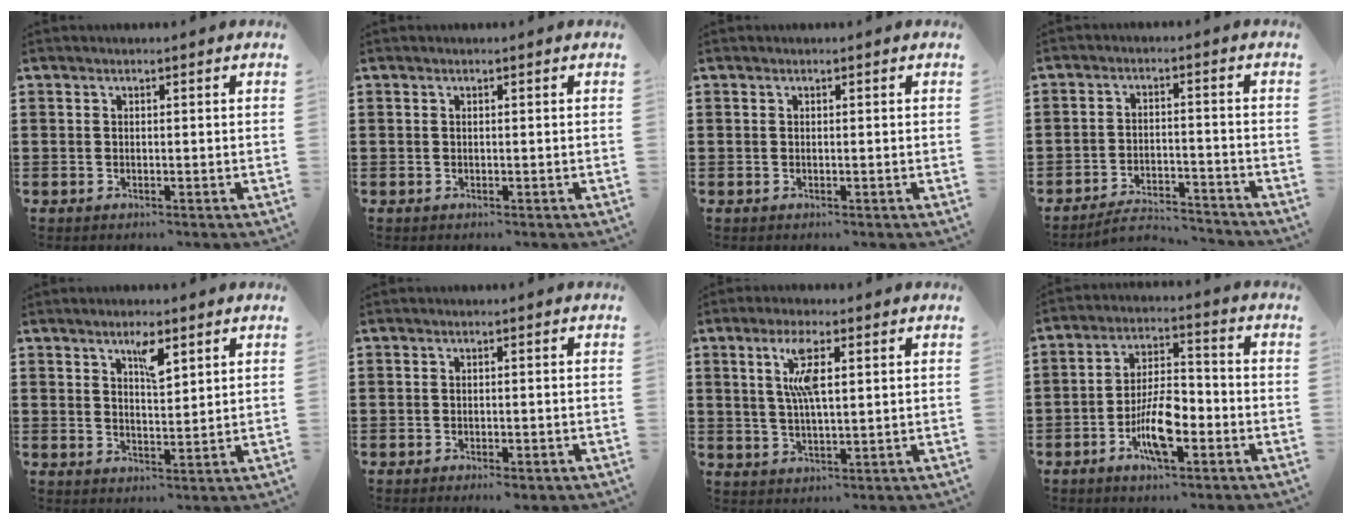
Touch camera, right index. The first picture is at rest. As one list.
[{"total": 0.0}, {"total": 0.0}, {"total": 4.1, "force": [-4.0, 0.7, 0.9], "torque": [-0.017, 0.006, -0.080]}, {"total": 4.2, "force": [2.6, 1.1, 3.1], "torque": [-0.044, -0.004, 0.038]}, {"total": 1.0, "force": [-0.8, 0.2, 0.6], "torque": [-0.013, -0.003, -0.015]}, {"total": 6.4, "force": [2.0, 1.7, 5.8], "torque": [-0.129, 0.005, 0.029]}, {"total": 8.9, "force": [-3.7, 3.2, 7.5], "torque": [-0.152, 0.000, -0.070]}]